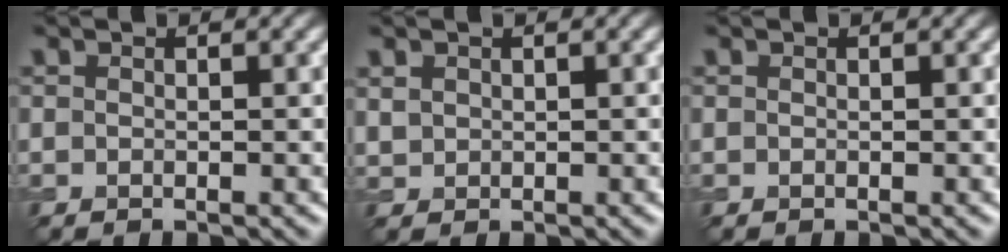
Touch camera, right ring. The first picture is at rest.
{"total": 1.0, "force": [0.5, 0.8, 0.3], "torque": [-0.006, -0.001, 0.015]}
{"total": 0.0}